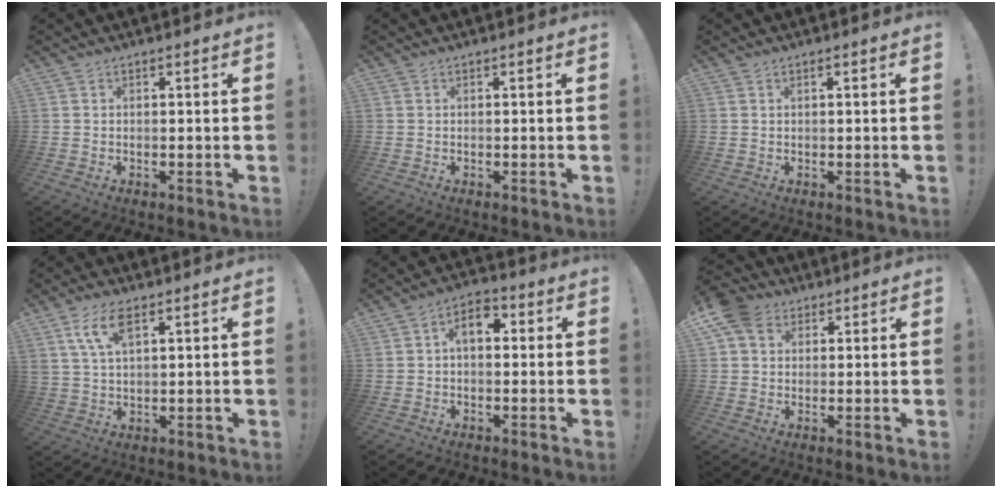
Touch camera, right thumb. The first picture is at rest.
{"total": 0.0}
{"total": 0.6, "force": [0.3, 0.0, 0.6], "torque": [-0.021, 0.004, 0.005]}
{"total": 7.8, "force": [4.2, 3.2, 5.8], "torque": [-0.123, -0.005, 0.078]}
{"total": 6.4, "force": [1.3, 4.0, 4.9], "torque": [-0.081, 0.008, 0.023]}
{"total": 7.9, "force": [3.5, 6.1, 3.6], "torque": [-0.067, -0.006, 0.069]}